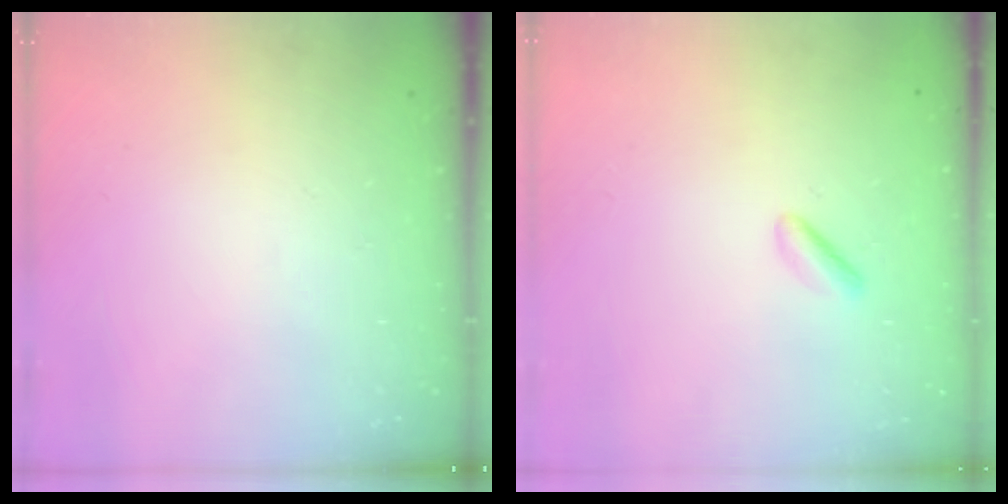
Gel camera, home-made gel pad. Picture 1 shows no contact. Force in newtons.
{"total": 1.4, "press": 1.1, "slide": 0.8}